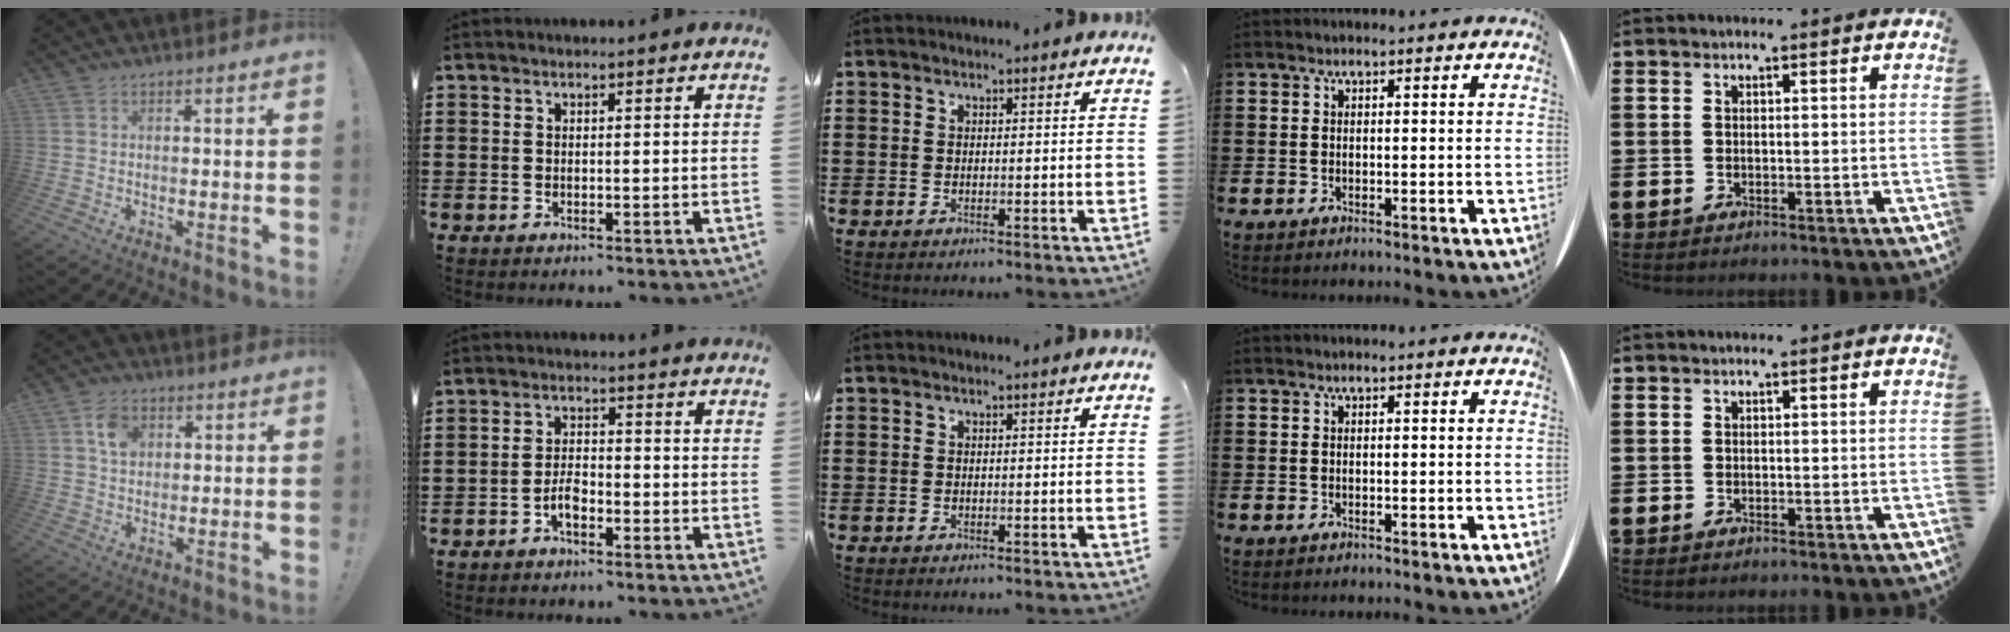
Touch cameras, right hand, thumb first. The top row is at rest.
{"thumb": {"total": 6.7, "force": [2.4, 5.1, 3.6], "torque": [-0.056, 0.004, 0.044]}, "index": {"total": 3.3, "force": [-1.9, 1.4, 2.3], "torque": [-0.058, 0.002, -0.040]}}